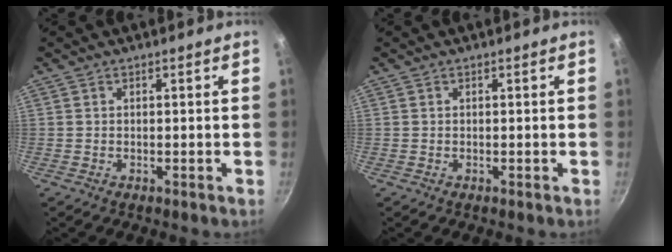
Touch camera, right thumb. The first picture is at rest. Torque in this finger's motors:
{"motor_torque": [-0.23, 0.22, -0.24, -0.09, 0.00]}